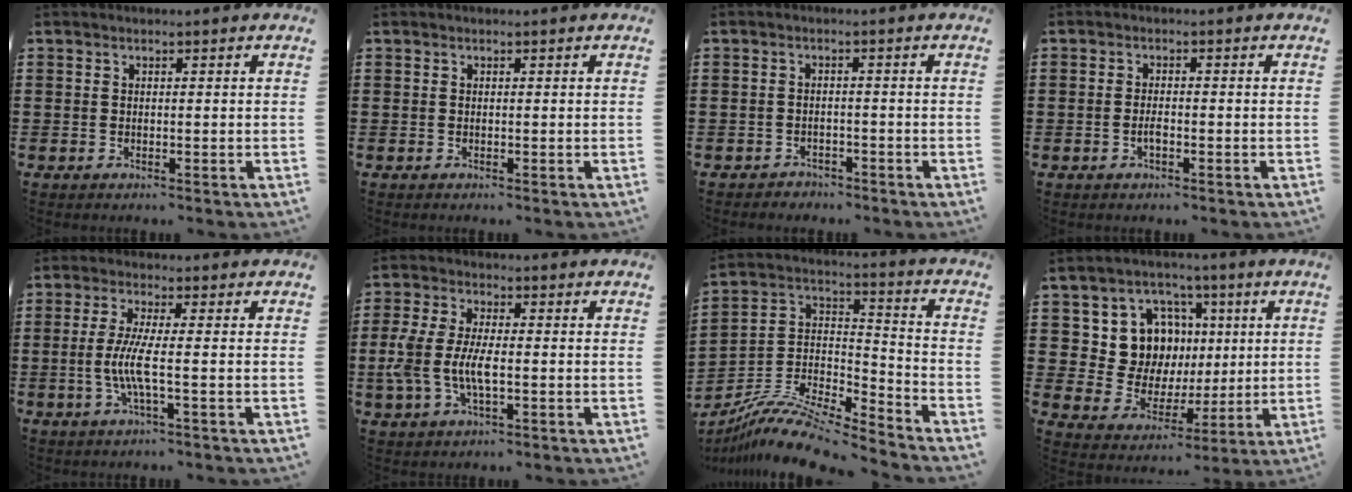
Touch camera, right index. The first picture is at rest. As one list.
[{"total": 0.0}, {"total": 1.6, "force": [-1.5, 0.5, -0.2], "torque": [-0.003, 0.004, -0.034]}, {"total": 1.9, "force": [-0.7, 0.7, 1.7], "torque": [-0.032, 0.000, -0.012]}, {"total": 5.7, "force": [-1.1, 0.4, 5.6], "torque": [-0.129, -0.015, -0.031]}, {"total": 6.9, "force": [-1.2, 3.2, 6.0], "torque": [-0.149, -0.006, -0.032]}, {"total": 10.6, "force": [-9.1, 2.5, 5.0], "torque": [-0.103, 0.021, -0.182]}, {"total": 10.9, "force": [3.2, 9.6, 4.0], "torque": [-0.102, -0.006, 0.068]}]